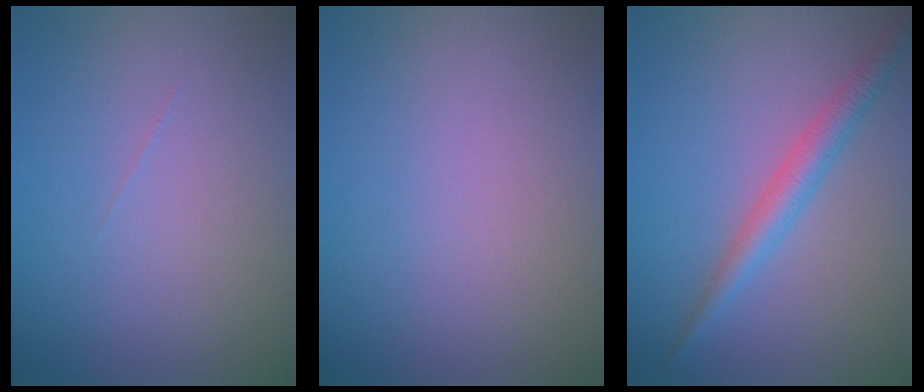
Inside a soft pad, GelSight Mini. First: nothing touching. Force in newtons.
{"total": 0.0}
{"total": 2.9, "press": 2.9, "slide": 0.1}